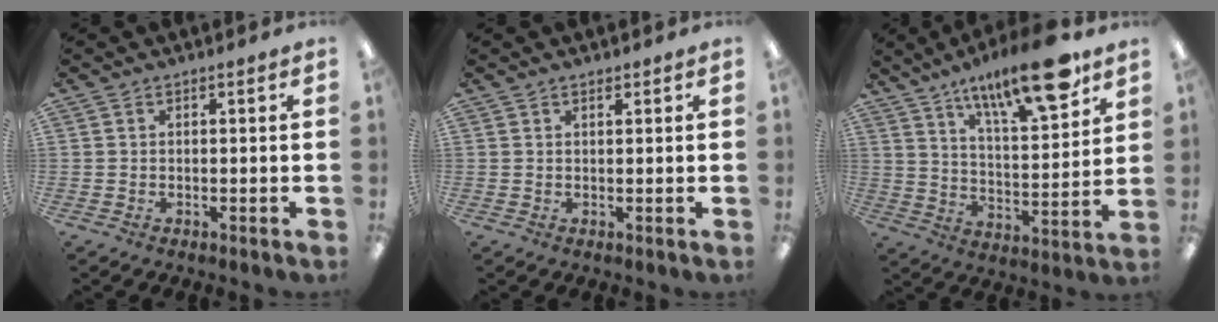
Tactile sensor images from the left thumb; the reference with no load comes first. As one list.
[{"total": 0.8, "force": [0.8, 0.2, 0.3], "torque": [-0.007, 0.000, 0.014]}, {"total": 18.7, "force": [13.3, 5.2, 12.0], "torque": [-0.181, -0.079, 0.213]}]